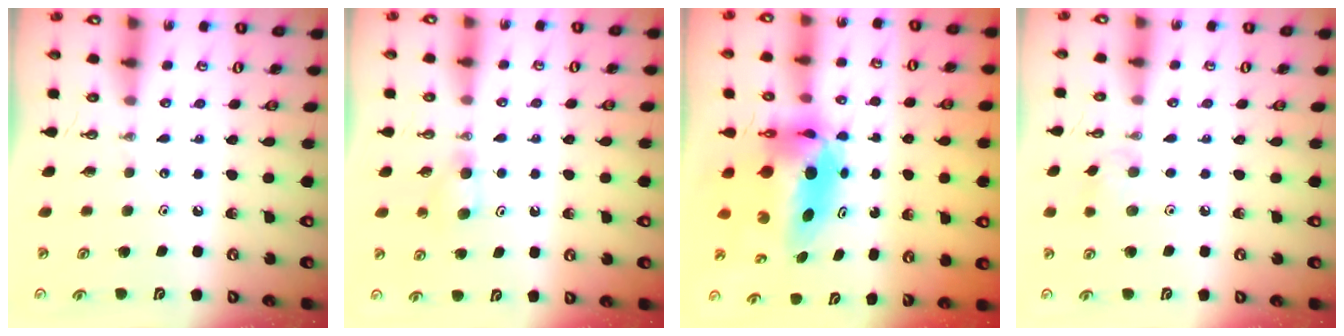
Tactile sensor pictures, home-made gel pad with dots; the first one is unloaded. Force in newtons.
{"total": 3.6, "press": 3.6, "slide": 0.7}
{"total": 8.8, "press": 8.6, "slide": 1.7}
{"total": 6.5, "press": 6.1, "slide": 2.2}